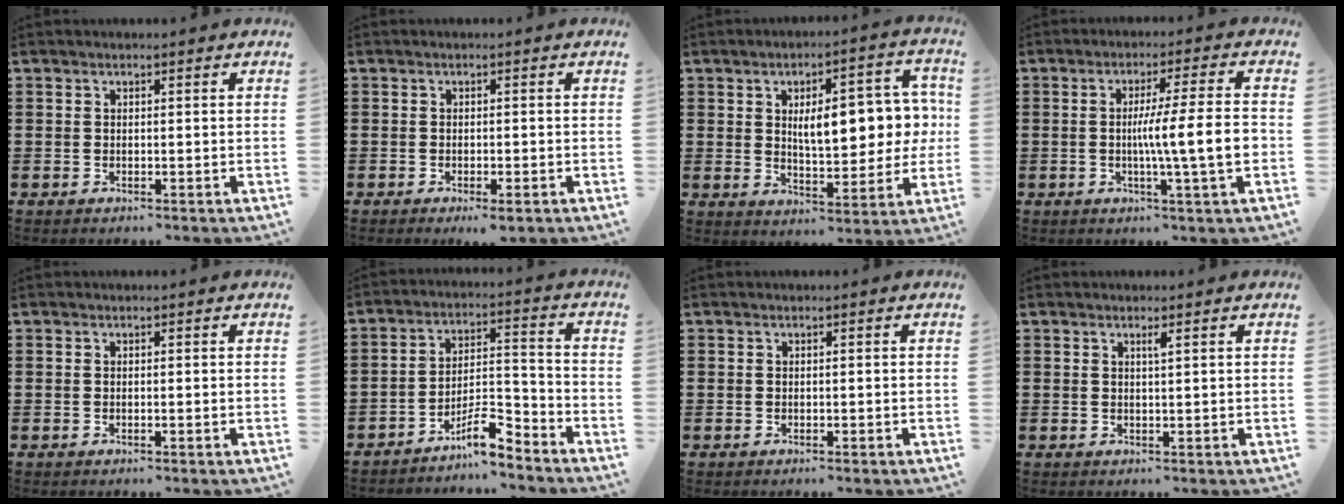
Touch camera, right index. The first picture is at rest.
{"total": 1.1, "force": [-0.8, 0.0, 0.8], "torque": [-0.015, -0.004, -0.015]}
{"total": 10.0, "force": [1.6, 4.5, 8.8], "torque": [-0.121, -0.005, 0.017]}
{"total": 9.0, "force": [-1.1, 0.1, 9.0], "torque": [-0.145, -0.009, -0.024]}
{"total": 0.0}
{"total": 7.4, "force": [-6.1, 1.5, 4.1], "torque": [-0.063, 0.012, -0.109]}
{"total": 0.0}
{"total": 0.9, "force": [0.5, -0.1, 0.8], "torque": [-0.015, -0.003, 0.008]}